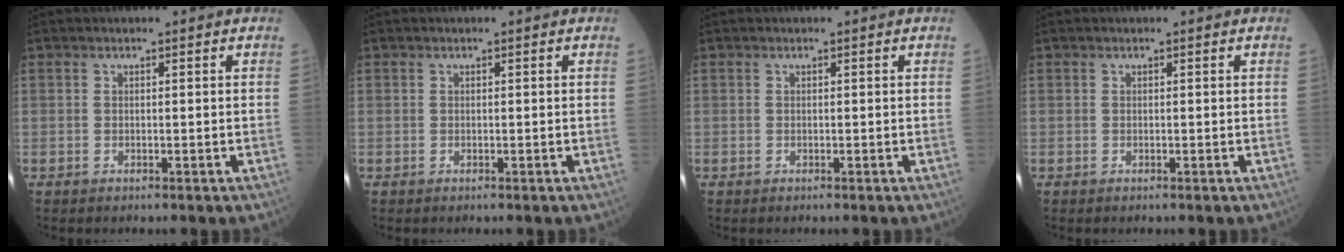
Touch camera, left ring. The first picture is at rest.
{"total": 0.0}
{"total": 0.0}
{"total": 0.0}